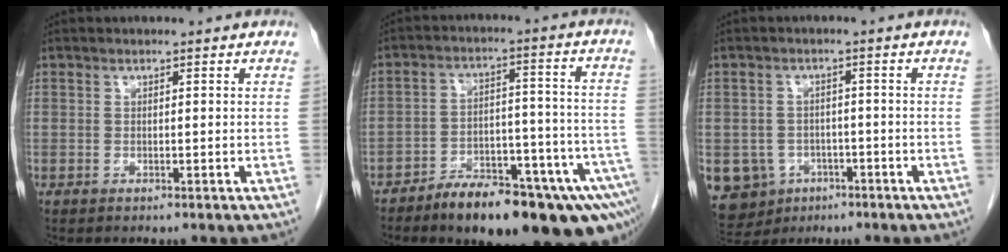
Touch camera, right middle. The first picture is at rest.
{"total": 18.8, "force": [-13.2, 4.5, 12.6], "torque": [-0.104, 0.036, -0.190]}
{"total": 8.9, "force": [-3.8, 7.8, 1.9], "torque": [-0.054, 0.010, -0.046]}